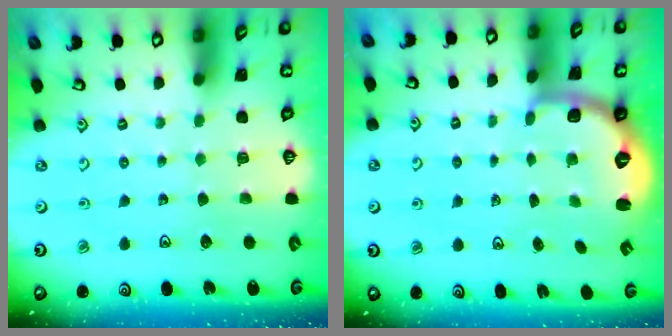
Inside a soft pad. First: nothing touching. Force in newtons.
{"total": 2.6, "press": 1.5, "slide": 2.1}